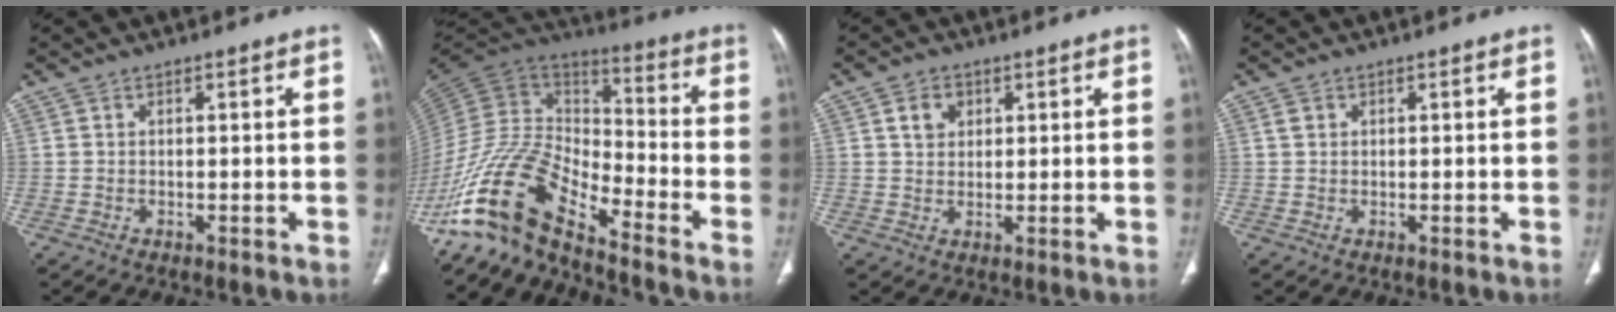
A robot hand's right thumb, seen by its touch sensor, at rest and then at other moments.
{"total": 15.9, "force": [-12.5, 4.9, 8.5], "torque": [-0.159, 0.091, -0.254]}
{"total": 4.0, "force": [1.6, 3.1, 2.0], "torque": [-0.013, -0.006, 0.029]}
{"total": 1.2, "force": [0.5, 0.9, 0.5], "torque": [-0.003, 0.000, 0.011]}